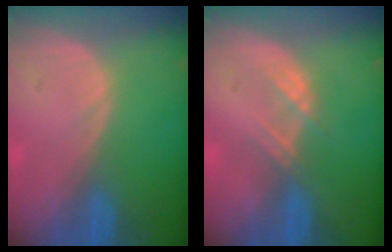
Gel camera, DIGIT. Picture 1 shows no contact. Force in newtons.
{"total": 2.3, "press": 2.3, "slide": 0.2}